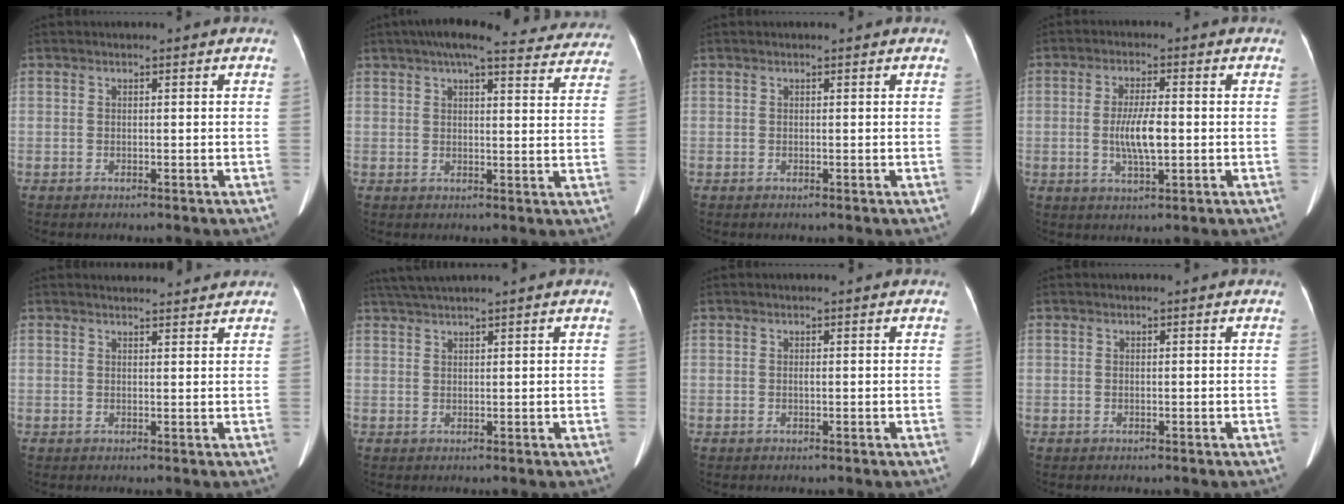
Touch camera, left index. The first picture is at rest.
{"total": 20.4, "force": [18.2, 4.2, 8.3], "torque": [-0.114, 0.014, 0.211]}
{"total": 0.0}
{"total": 5.8, "force": [-0.6, 1.1, 5.7], "torque": [-0.117, -0.005, -0.010]}
{"total": 6.0, "force": [5.7, 1.1, 1.2], "torque": [-0.012, 0.016, 0.063]}
{"total": 4.0, "force": [3.3, -0.9, 2.0], "torque": [-0.044, 0.021, 0.069]}
{"total": 0.0}
{"total": 0.0}